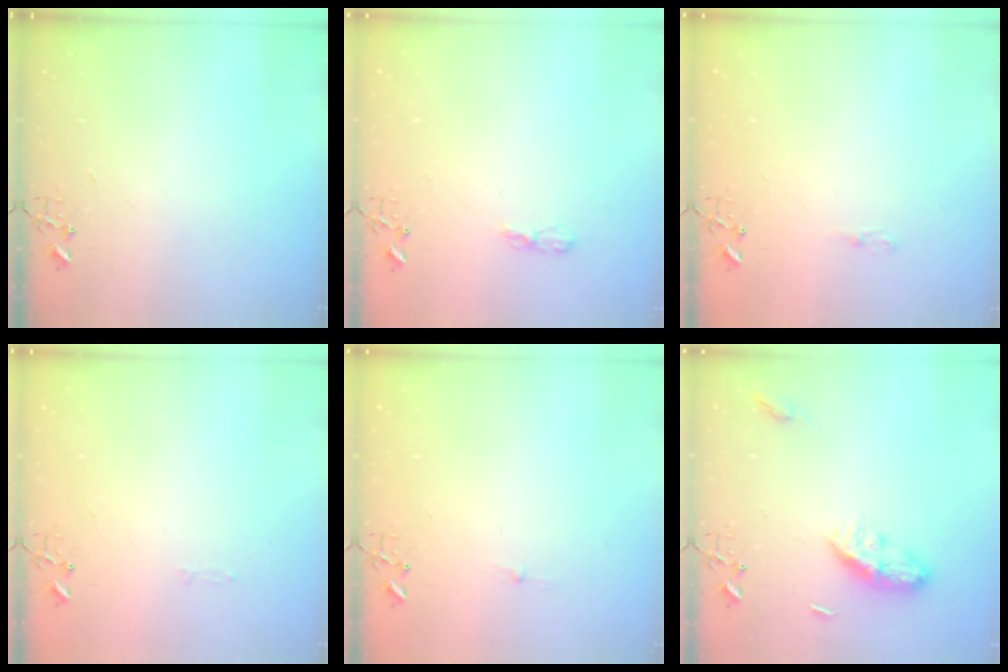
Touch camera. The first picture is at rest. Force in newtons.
{"total": 5.1, "press": 5.0, "slide": 0.6}
{"total": 5.3, "press": 5.3, "slide": 0.6}
{"total": 2.8, "press": 2.8, "slide": 0.4}
{"total": 2.8, "press": 2.8, "slide": 0.3}
{"total": 9.4, "press": 9.4, "slide": 0.1}